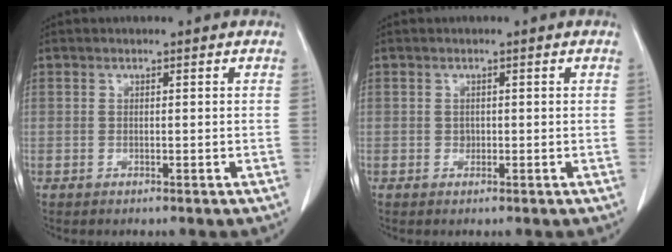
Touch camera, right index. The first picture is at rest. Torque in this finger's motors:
{"motor_torque": [0.03, -0.01, -0.01, 0.01]}